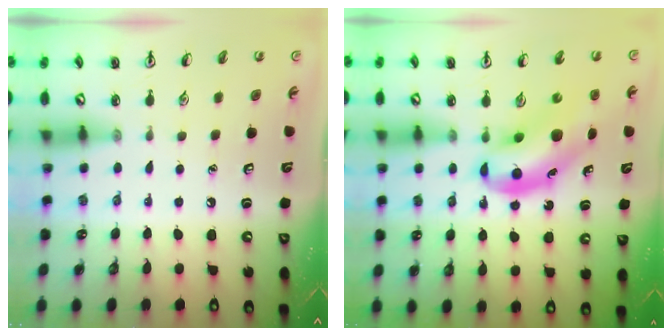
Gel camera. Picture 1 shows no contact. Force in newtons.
{"total": 10.6, "press": 10.2, "slide": 2.9}